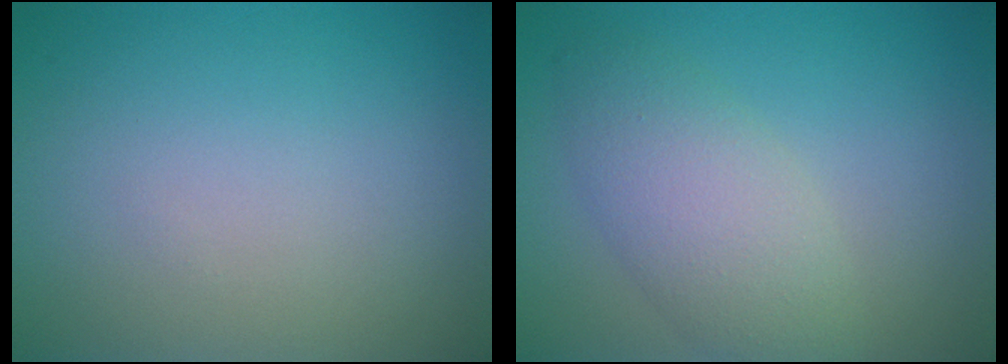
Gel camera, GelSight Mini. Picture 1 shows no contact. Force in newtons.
{"total": 4.3, "press": 4.3, "slide": 0.3}